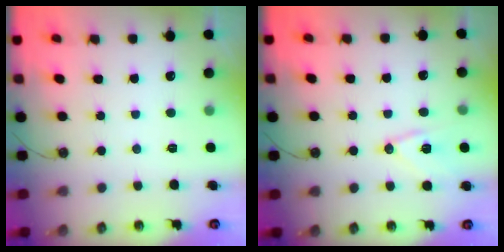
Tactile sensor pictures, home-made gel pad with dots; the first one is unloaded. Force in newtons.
{"total": 10.8, "press": 10.8, "slide": 0.7}